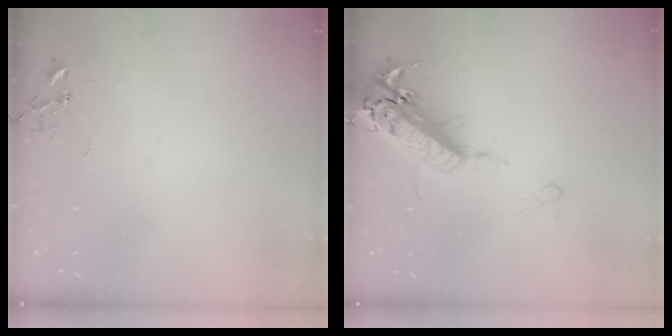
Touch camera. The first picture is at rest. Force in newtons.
{"total": 21.2, "press": 20.7, "slide": 4.7}